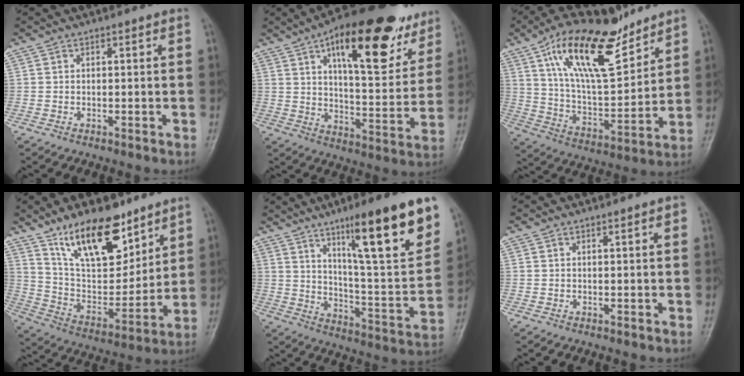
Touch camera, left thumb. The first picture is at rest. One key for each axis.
{"total": 24.3, "fx": 13.4, "fy": 9.6, "fz": 17.8, "tx": -0.212, "ty": -0.032, "tz": 0.201}
{"total": 20.7, "fx": 12.4, "fy": 8.2, "fz": 14.3, "tx": -0.215, "ty": -0.053, "tz": 0.229}
{"total": 20.0, "fx": 12.9, "fy": 8.6, "fz": 12.7, "tx": -0.165, "ty": -0.066, "tz": 0.240}
{"total": 23.7, "fx": 13.3, "fy": 3.8, "fz": 19.2, "tx": -0.265, "ty": -0.051, "tz": 0.214}
{"total": 0.9, "fx": 0.3, "fy": 0.1, "fz": 0.9, "tx": -0.014, "ty": 0.002, "tz": 0.003}